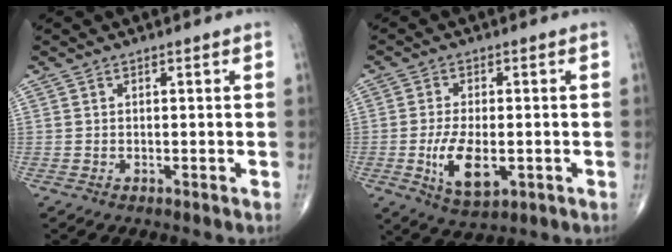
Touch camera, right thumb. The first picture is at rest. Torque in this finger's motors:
{"motor_torque": [-0.08, 0.87, 0.55, 0.33, 0.25]}